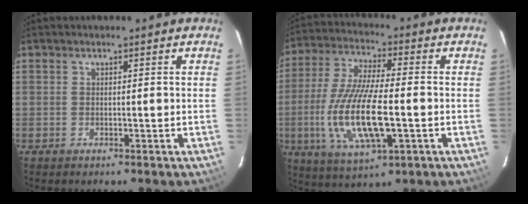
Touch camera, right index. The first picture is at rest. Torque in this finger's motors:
{"motor_torque": [1.03, -0.69, 1.05, 0.21]}